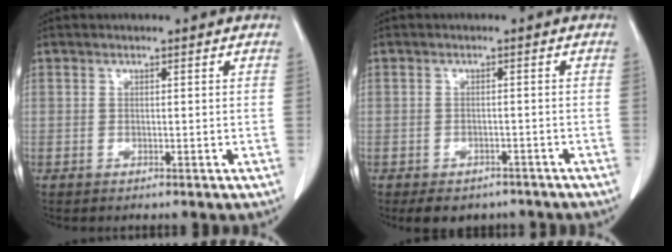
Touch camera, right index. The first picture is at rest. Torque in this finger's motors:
{"motor_torque": [-0.78, -0.32, -0.34, -0.11]}